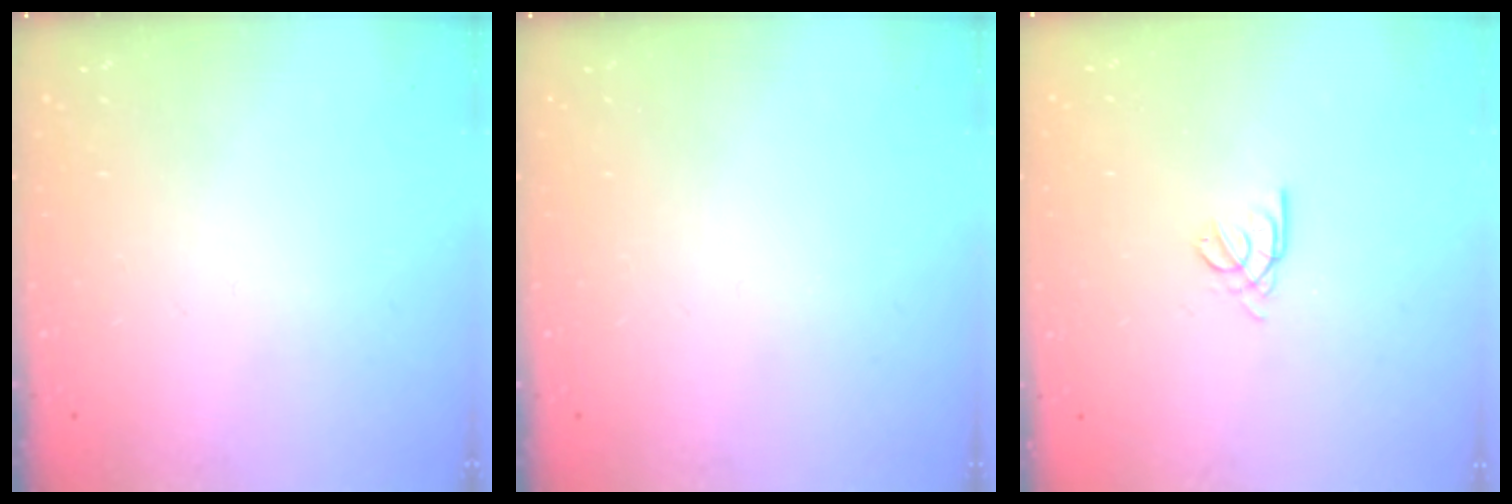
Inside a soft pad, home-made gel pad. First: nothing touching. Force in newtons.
{"total": 0.0}
{"total": 2.2, "press": 2.1, "slide": 0.6}